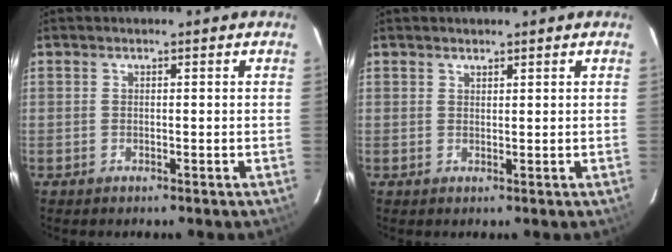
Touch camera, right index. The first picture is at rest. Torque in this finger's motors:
{"motor_torque": [-0.22, 0.11, -0.05, -0.01]}